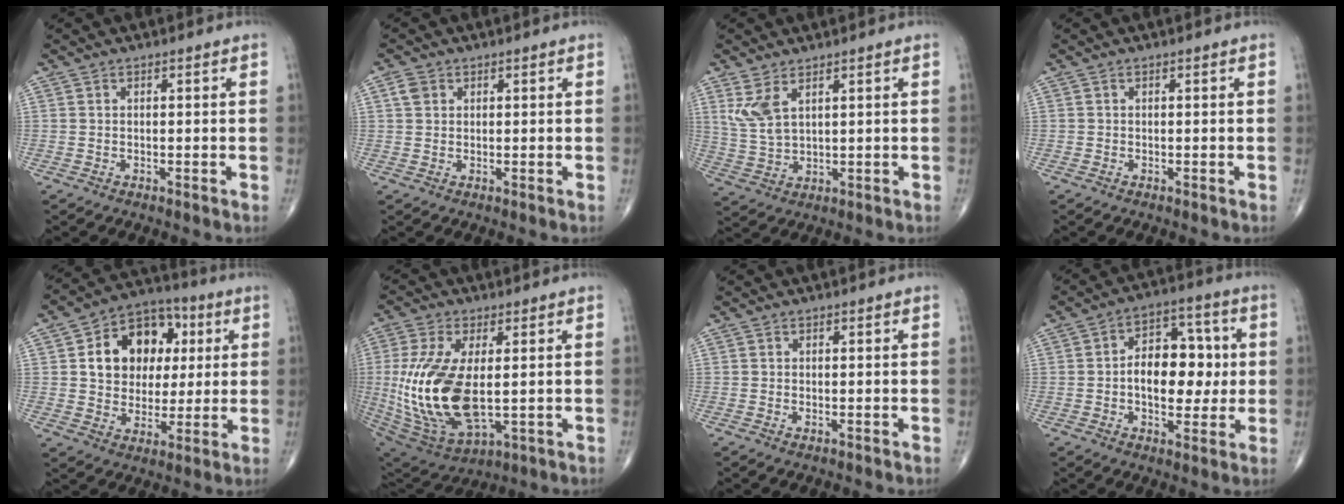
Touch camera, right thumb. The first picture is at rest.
{"total": 2.2, "force": [0.9, 1.8, 1.0], "torque": [-0.016, 0.003, 0.015]}
{"total": 6.0, "force": [3.1, 2.5, 4.5], "torque": [-0.098, -0.013, 0.075]}
{"total": 0.0}
{"total": 15.5, "force": [3.6, 11.8, 9.3], "torque": [-0.104, 0.009, 0.056]}
{"total": 20.0, "force": [-0.2, 9.5, 17.6], "torque": [-0.387, -0.023, 0.018]}
{"total": 0.5, "force": [-0.2, 0.2, 0.4], "torque": [-0.007, -0.002, -0.005]}
{"total": 12.9, "force": [0.1, 7.8, 10.3], "torque": [-0.118, 0.022, 0.000]}